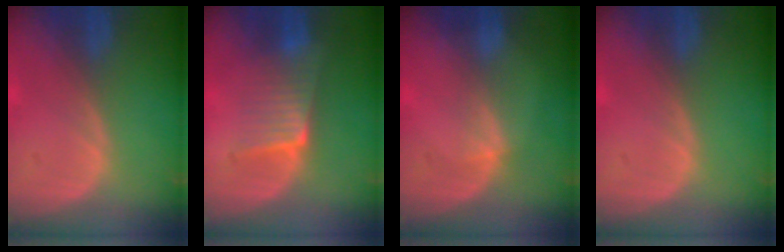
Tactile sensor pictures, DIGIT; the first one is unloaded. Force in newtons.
{"total": 6.5, "press": 5.7, "slide": 3.0}
{"total": 2.1, "press": 1.7, "slide": 1.2}
{"total": 0.0}